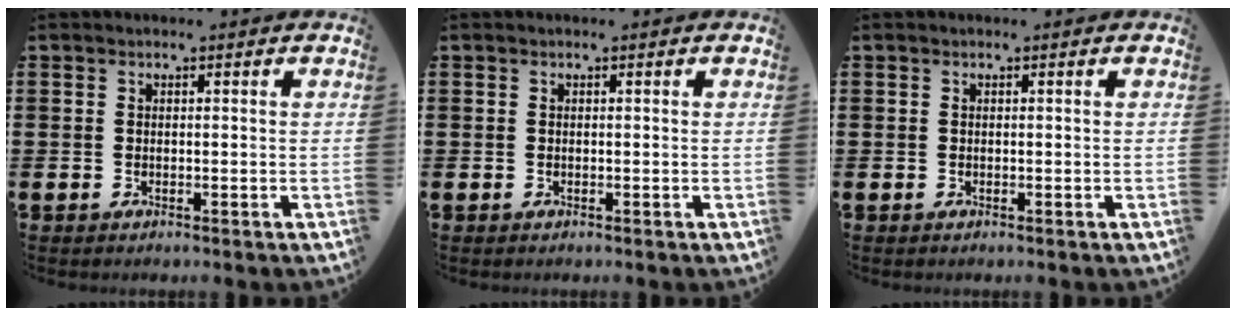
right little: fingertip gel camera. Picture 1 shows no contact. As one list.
[{"total": 0.0}, {"total": 0.0}]